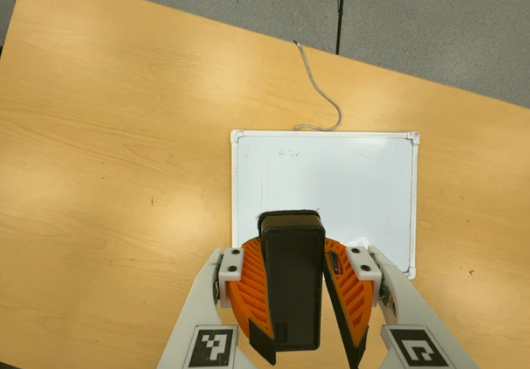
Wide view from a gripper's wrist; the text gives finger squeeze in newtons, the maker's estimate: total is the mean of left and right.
{"total": 10.2, "left": 9.8, "right": 10.6}